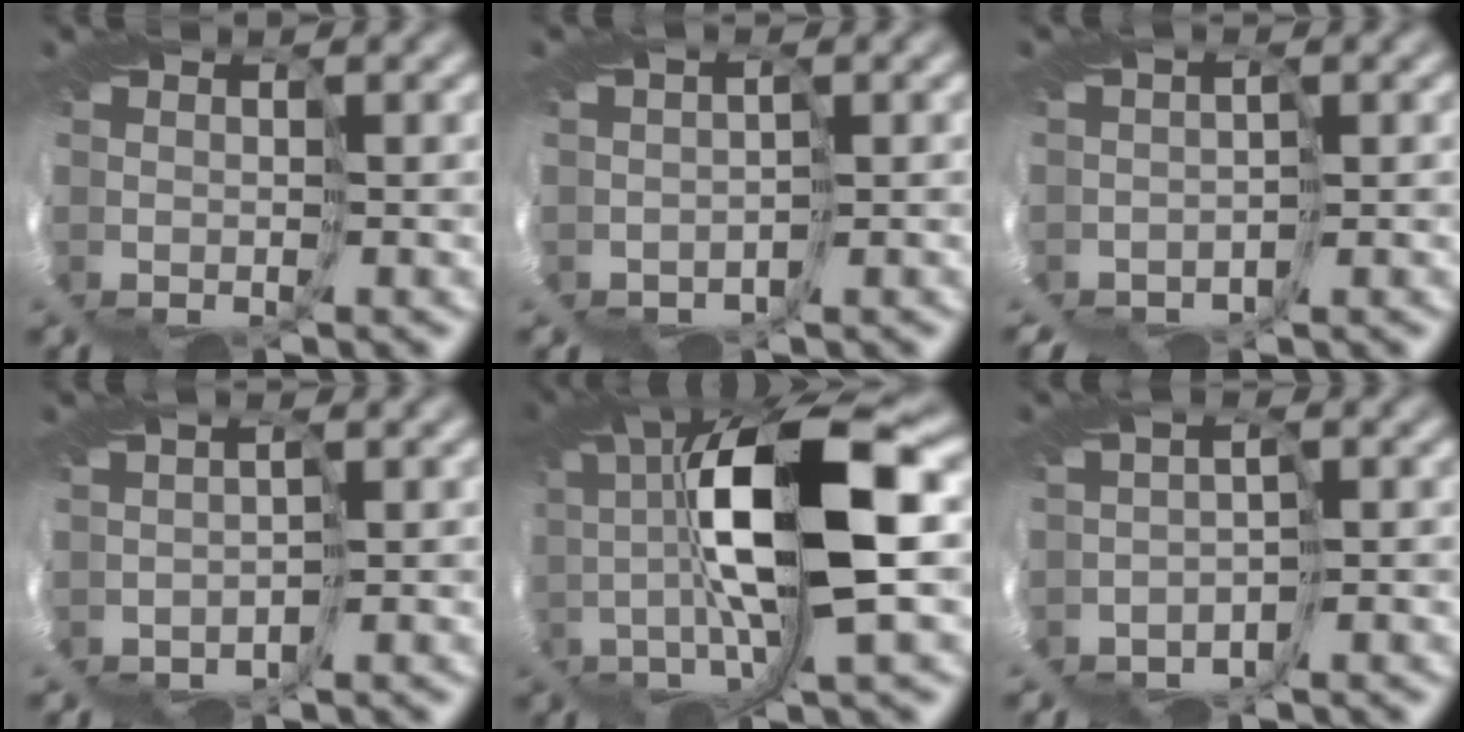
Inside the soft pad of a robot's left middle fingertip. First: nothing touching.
{"total": 1.9, "force": [-1.6, 0.8, 0.4], "torque": [-0.006, -0.010, -0.017]}
{"total": 3.5, "force": [-3.1, 1.0, 1.3], "torque": [-0.028, -0.014, -0.042]}
{"total": 1.9, "force": [-1.9, 0.3, 0.3], "torque": [-0.003, -0.007, -0.028]}
{"total": 9.9, "force": [0.6, 2.2, 9.6], "torque": [-0.180, 0.011, 0.009]}
{"total": 3.5, "force": [-3.1, 1.0, 1.3], "torque": [-0.026, -0.010, -0.051]}